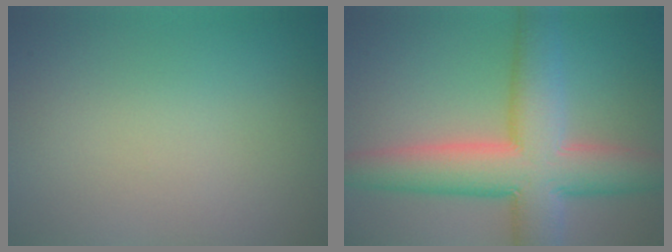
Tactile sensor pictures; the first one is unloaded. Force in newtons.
{"total": 10.4, "press": 10.4, "slide": 0.5}